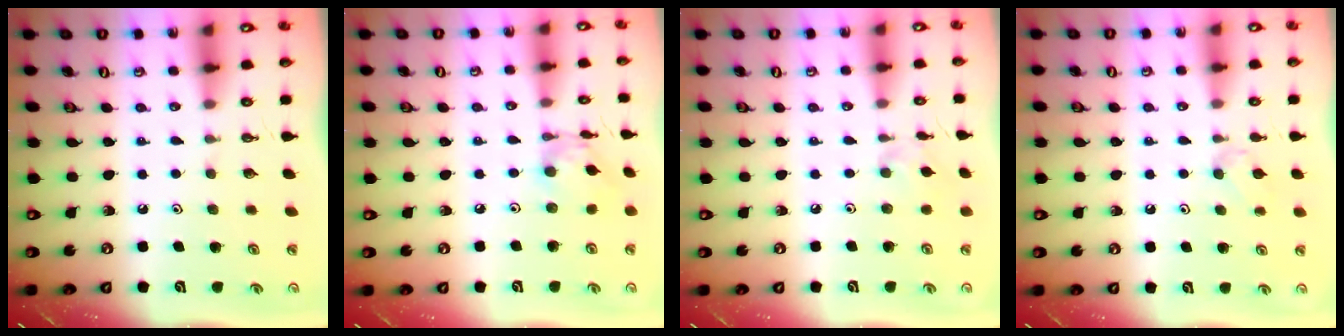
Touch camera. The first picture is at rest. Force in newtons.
{"total": 6.3, "press": 6.3, "slide": 0.3}
{"total": 2.4, "press": 2.3, "slide": 0.5}
{"total": 4.6, "press": 4.5, "slide": 0.9}